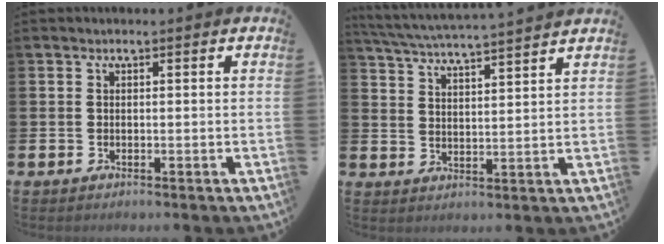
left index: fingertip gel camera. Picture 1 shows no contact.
{"total": 5.3, "force": [5.2, -0.5, 1.1], "torque": [-0.044, -0.036, 0.090]}